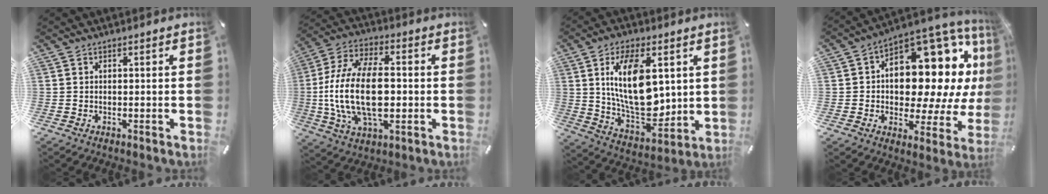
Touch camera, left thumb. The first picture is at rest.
{"total": 19.7, "force": [-1.5, 10.8, 16.4], "torque": [-0.347, -0.003, -0.025]}
{"total": 18.2, "force": [4.8, 9.5, 14.8], "torque": [-0.289, -0.026, 0.075]}
{"total": 18.2, "force": [4.6, 11.8, 13.0], "torque": [-0.156, -0.061, 0.079]}